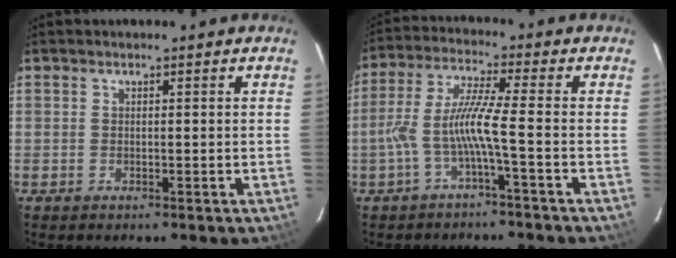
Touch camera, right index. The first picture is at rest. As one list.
[{"total": 7.3, "force": [-2.9, -0.9, 6.6], "torque": [-0.152, 0.005, -0.054]}]